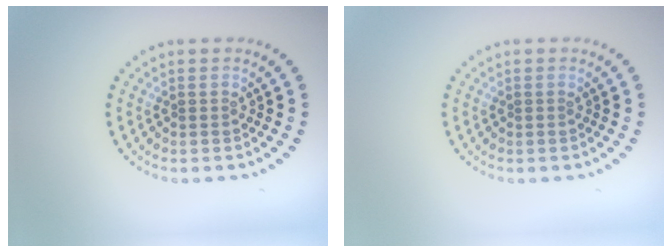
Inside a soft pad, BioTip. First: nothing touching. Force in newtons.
{"total": 0.0}